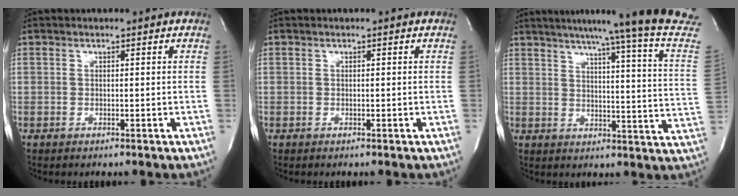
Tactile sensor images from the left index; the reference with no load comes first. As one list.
[{"total": 0.0}, {"total": 21.9, "force": [18.9, -3.0, 10.7], "torque": [-0.163, -0.082, 0.224]}]